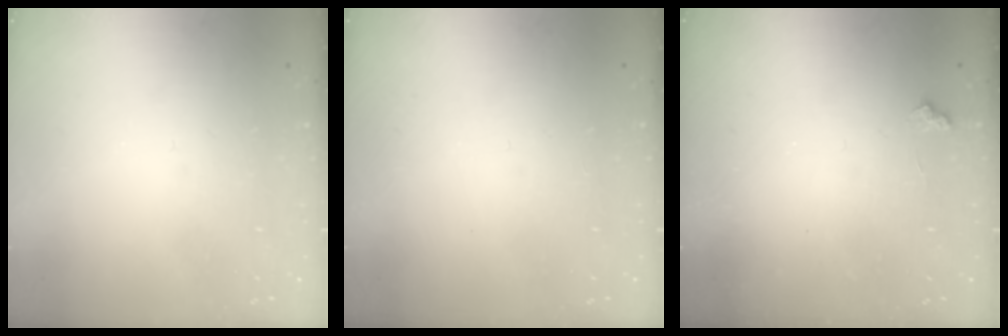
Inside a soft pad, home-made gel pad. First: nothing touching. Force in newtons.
{"total": 0.0}
{"total": 3.2, "press": 3.2, "slide": 0.6}